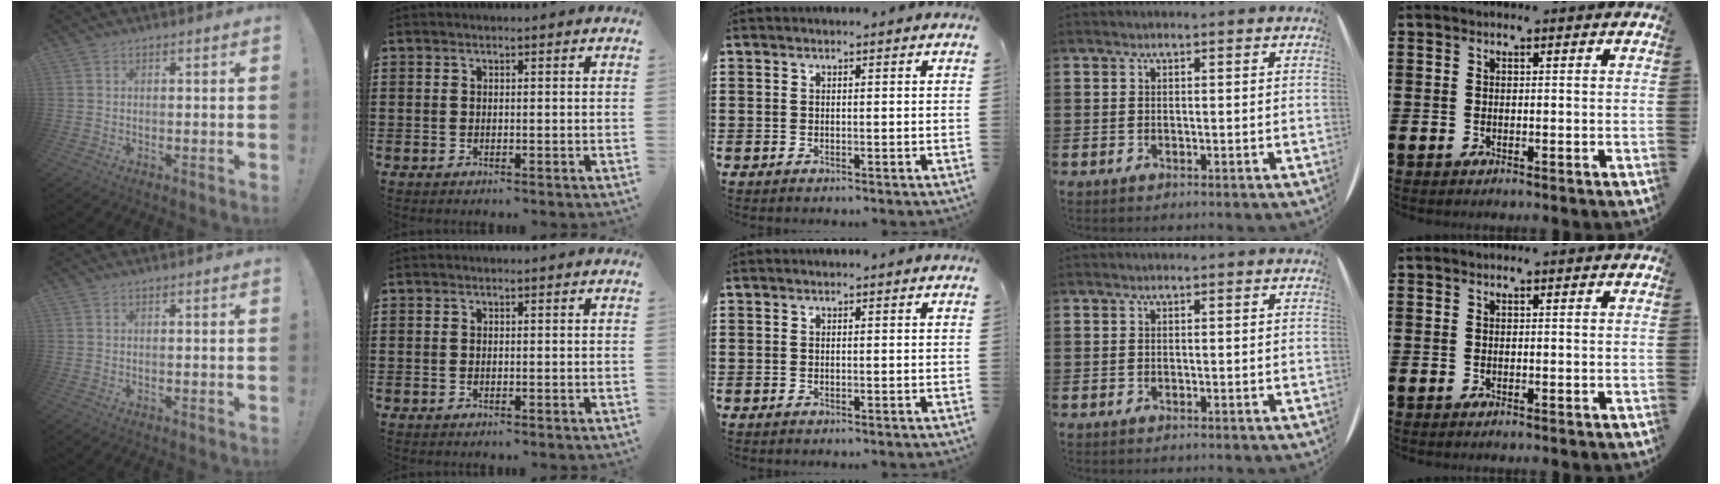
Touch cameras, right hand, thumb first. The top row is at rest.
{}